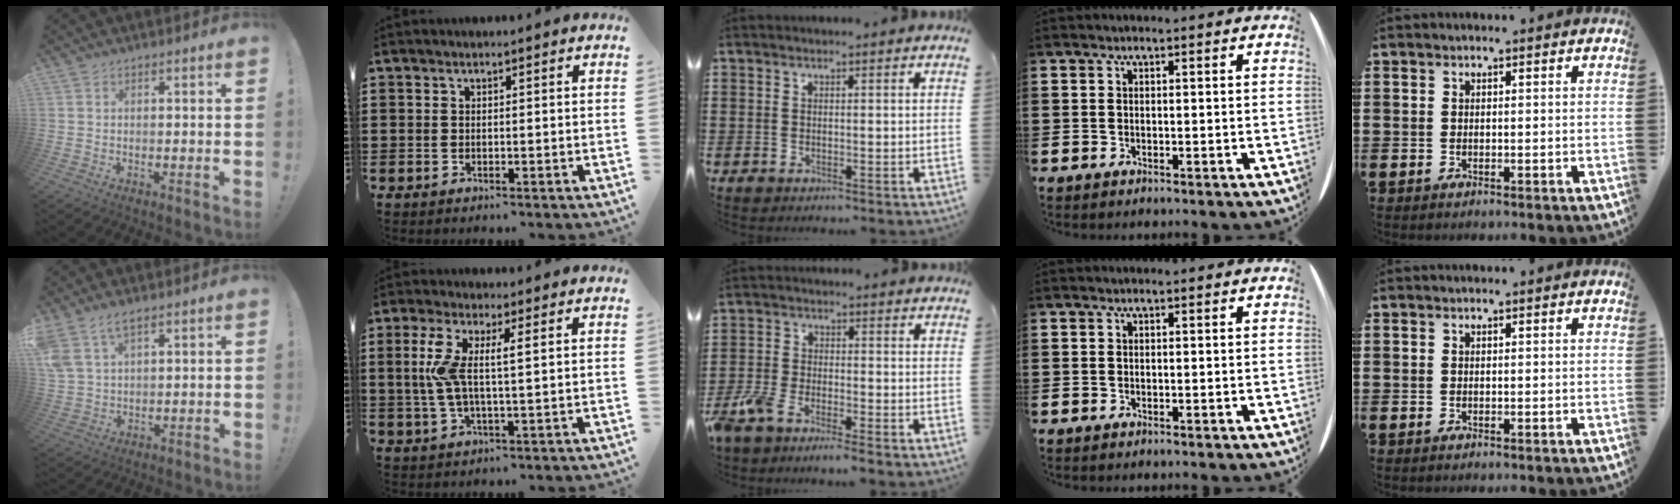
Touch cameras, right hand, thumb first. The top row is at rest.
{"thumb": {"total": 6.6, "force": [4.5, 2.8, 4.0], "torque": [-0.077, -0.014, 0.089]}, "index": {"total": 6.1, "force": [1.1, 1.3, 5.9], "torque": [-0.139, -0.009, 0.010]}, "middle": {"total": 4.9, "force": [-4.4, 0.8, 2.1], "torque": [-0.070, -0.013, -0.092]}}